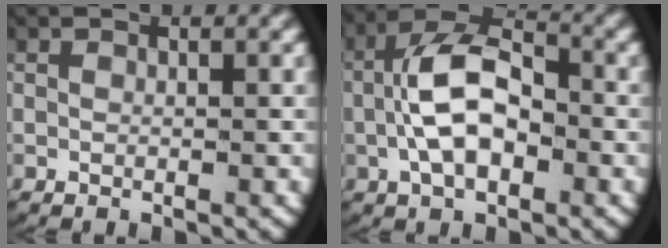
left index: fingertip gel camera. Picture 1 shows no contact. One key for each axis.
{"total": 6.5, "fx": -0.8, "fy": 3.8, "fz": 5.2, "tx": -0.099, "ty": -0.004, "tz": -0.014}